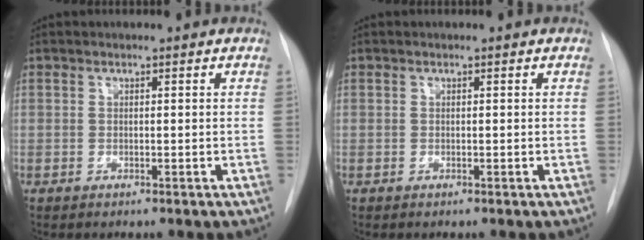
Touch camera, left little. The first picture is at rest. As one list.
[{"total": 0.0}]